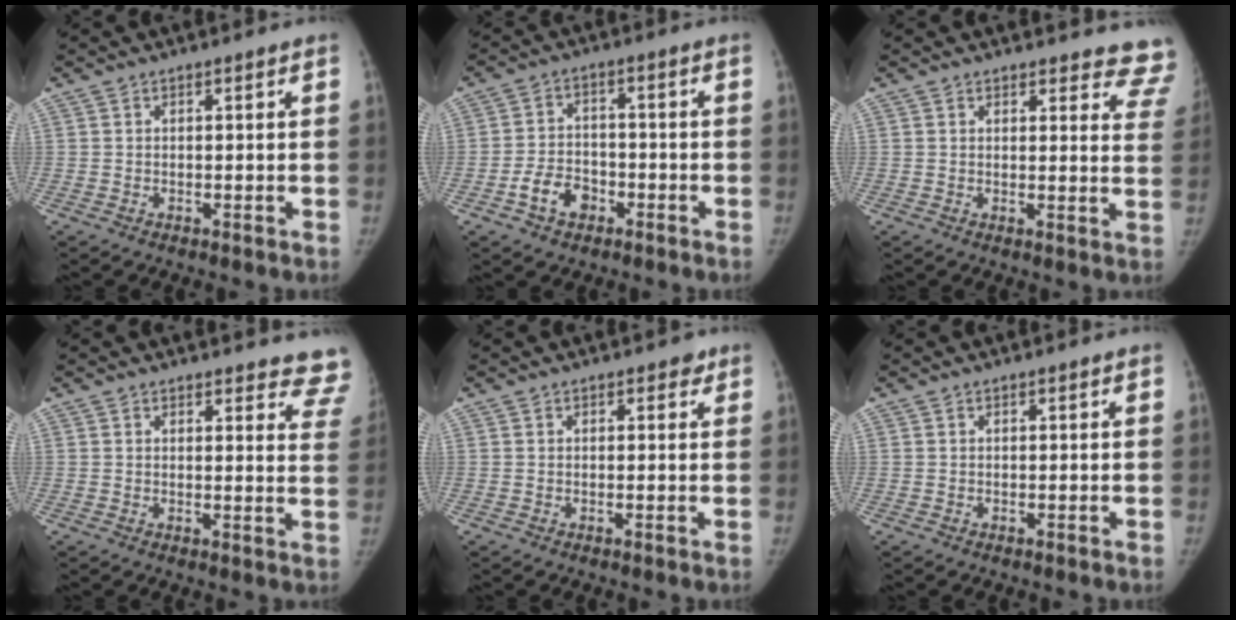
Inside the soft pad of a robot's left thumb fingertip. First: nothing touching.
{"total": 6.6, "force": [-3.2, 4.7, 3.4], "torque": [-0.048, 0.028, -0.054]}
{"total": 10.5, "force": [10.1, 2.8, 0.7], "torque": [0.047, -0.079, 0.074]}
{"total": 10.0, "force": [9.6, 2.6, 1.1], "torque": [0.039, -0.070, 0.072]}
{"total": 1.2, "force": [0.7, 0.8, 0.5], "torque": [0.008, -0.002, 0.003]}
{"total": 0.0}